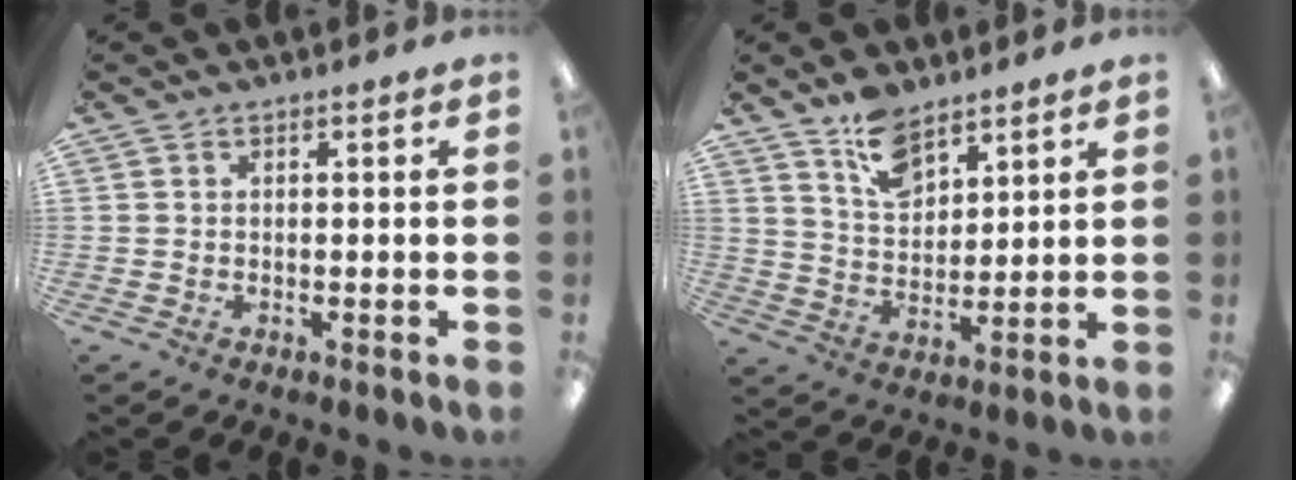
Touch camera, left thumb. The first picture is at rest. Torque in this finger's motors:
{"motor_torque": [0.10, -0.02, -0.40, 0.18, 0.08]}